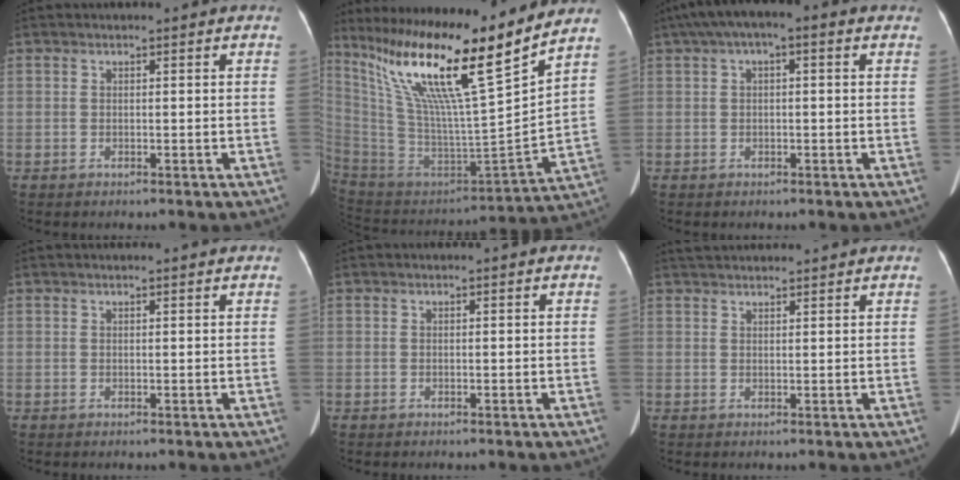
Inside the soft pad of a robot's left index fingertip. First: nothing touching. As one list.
[{"total": 23.5, "force": [16.8, -0.3, 16.4], "torque": [-0.297, -0.011, 0.299]}, {"total": 6.6, "force": [3.2, 2.3, 5.3], "torque": [-0.095, 0.041, 0.044]}, {"total": 3.5, "force": [3.3, 0.1, 1.4], "torque": [-0.017, 0.019, 0.037]}, {"total": 0.0}, {"total": 8.5, "force": [7.9, 1.0, 3.0], "torque": [-0.048, 0.040, 0.114]}]